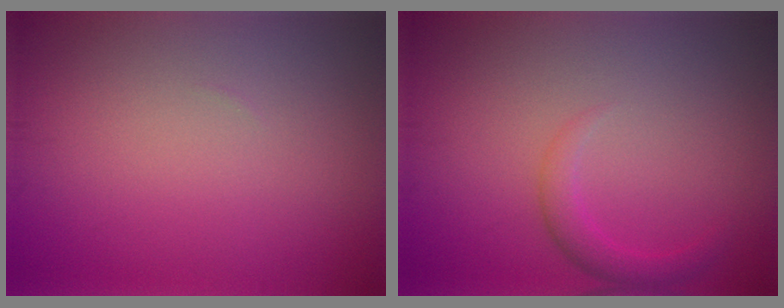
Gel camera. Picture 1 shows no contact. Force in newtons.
{"total": 1.9, "press": 1.9, "slide": 0.1}